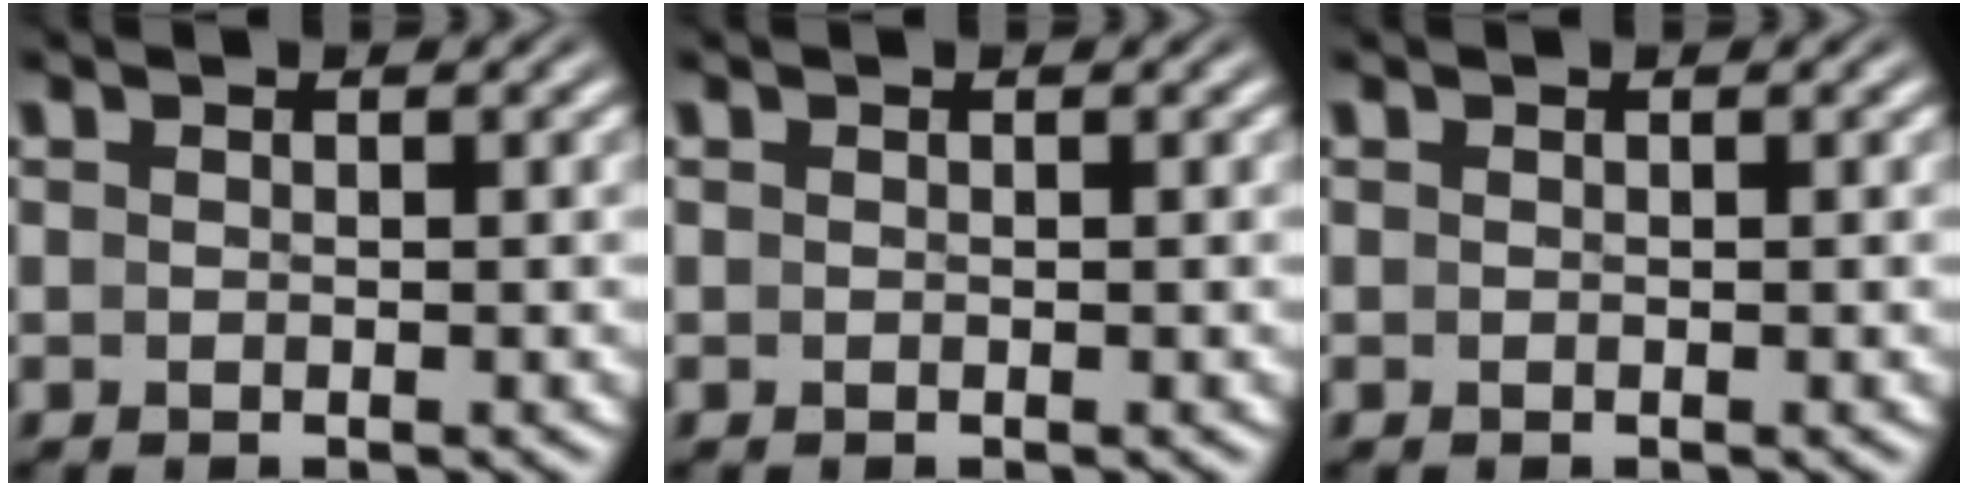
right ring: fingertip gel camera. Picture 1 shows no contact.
{"total": 0.0}
{"total": 0.0}